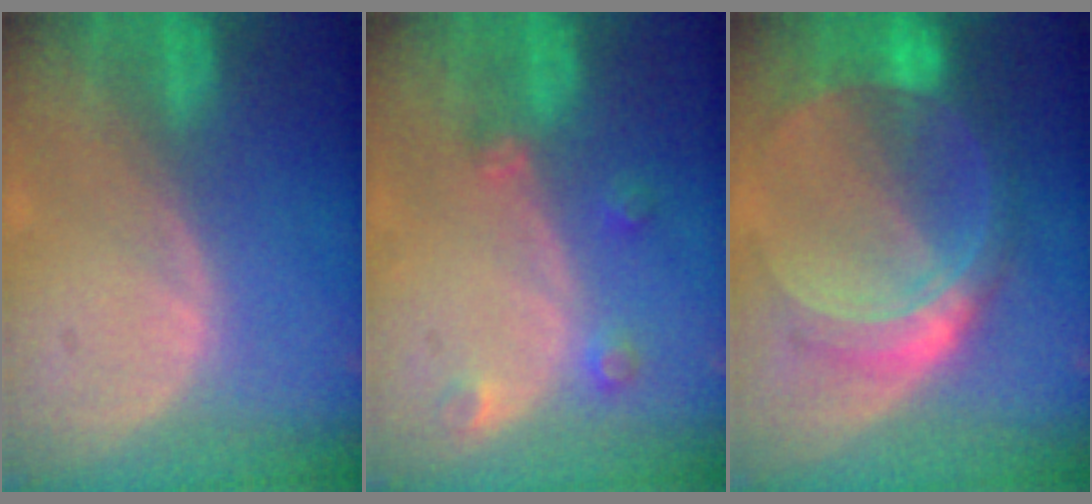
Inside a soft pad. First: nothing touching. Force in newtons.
{"total": 2.7, "press": 2.6, "slide": 0.4}
{"total": 8.5, "press": 8.5, "slide": 0.6}